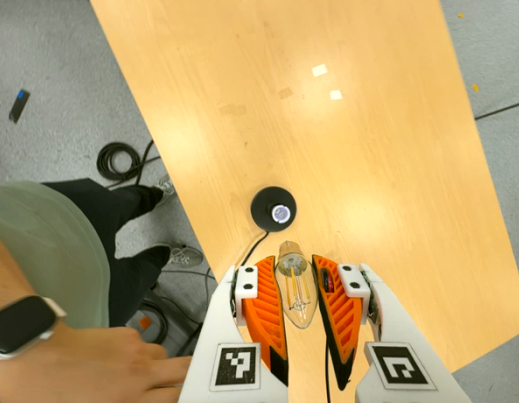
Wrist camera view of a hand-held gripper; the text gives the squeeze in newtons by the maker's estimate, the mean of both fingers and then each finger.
{"total": 20.4, "left": 22.8, "right": 17.9}